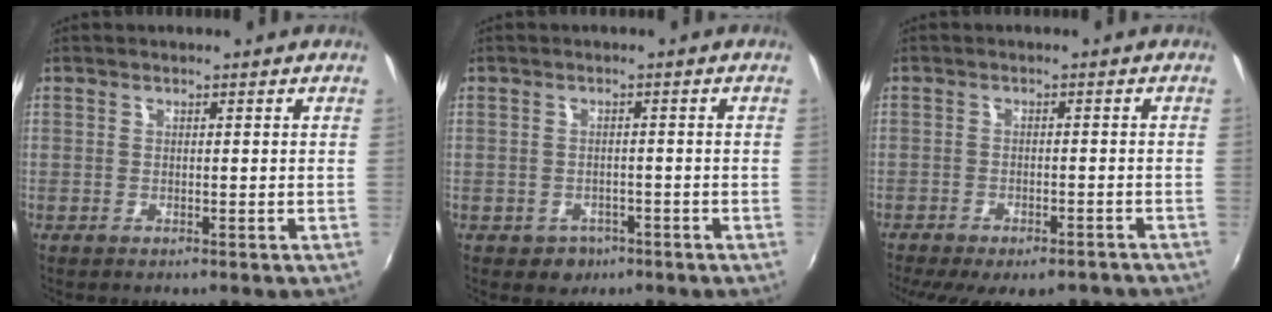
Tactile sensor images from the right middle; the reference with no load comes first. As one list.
[{"total": 3.7, "force": [-1.9, 3.1, 0.8], "torque": [-0.026, 0.000, -0.021]}, {"total": 13.8, "force": [-11.1, 4.7, 6.7], "torque": [-0.139, -0.034, -0.145]}]